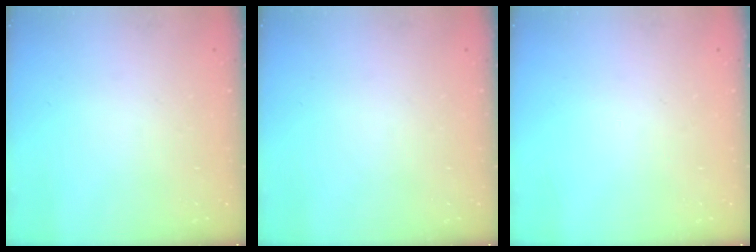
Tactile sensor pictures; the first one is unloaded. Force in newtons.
{"total": 0.0}
{"total": 0.0}